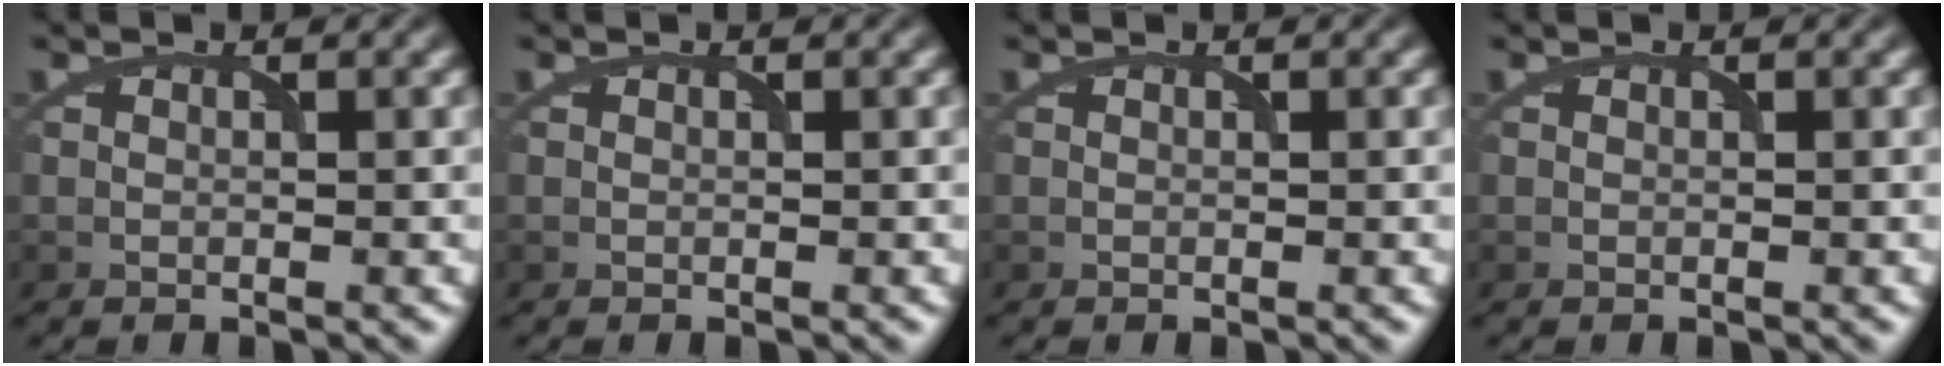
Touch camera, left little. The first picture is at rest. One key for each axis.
{"total": 0.0}
{"total": 0.0}
{"total": 0.0}